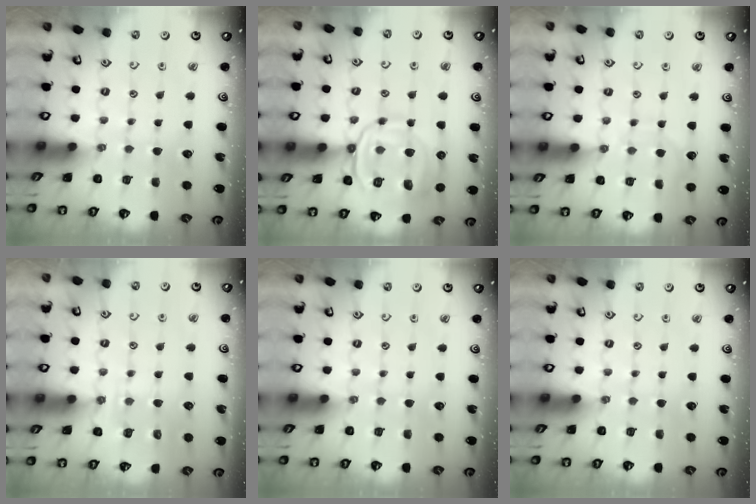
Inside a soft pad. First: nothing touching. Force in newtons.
{"total": 15.7, "press": 15.7, "slide": 1.4}
{"total": 6.8, "press": 6.8, "slide": 0.1}
{"total": 4.5, "press": 4.4, "slide": 0.6}
{"total": 0.0}
{"total": 0.0}